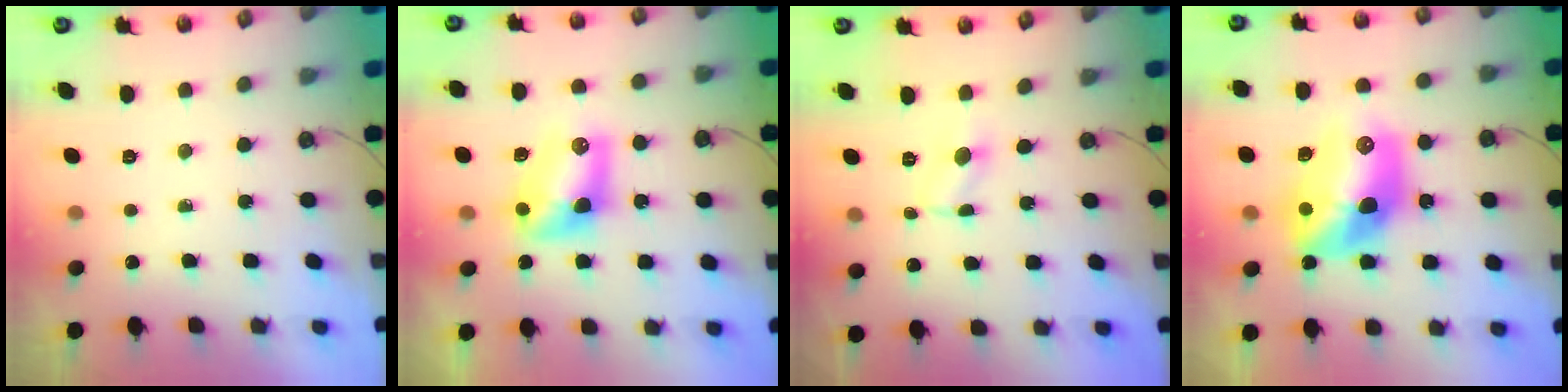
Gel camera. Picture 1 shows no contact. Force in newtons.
{"total": 9.3, "press": 9.3, "slide": 0.6}
{"total": 1.8, "press": 1.8, "slide": 0.2}
{"total": 16.2, "press": 16.2, "slide": 1.5}